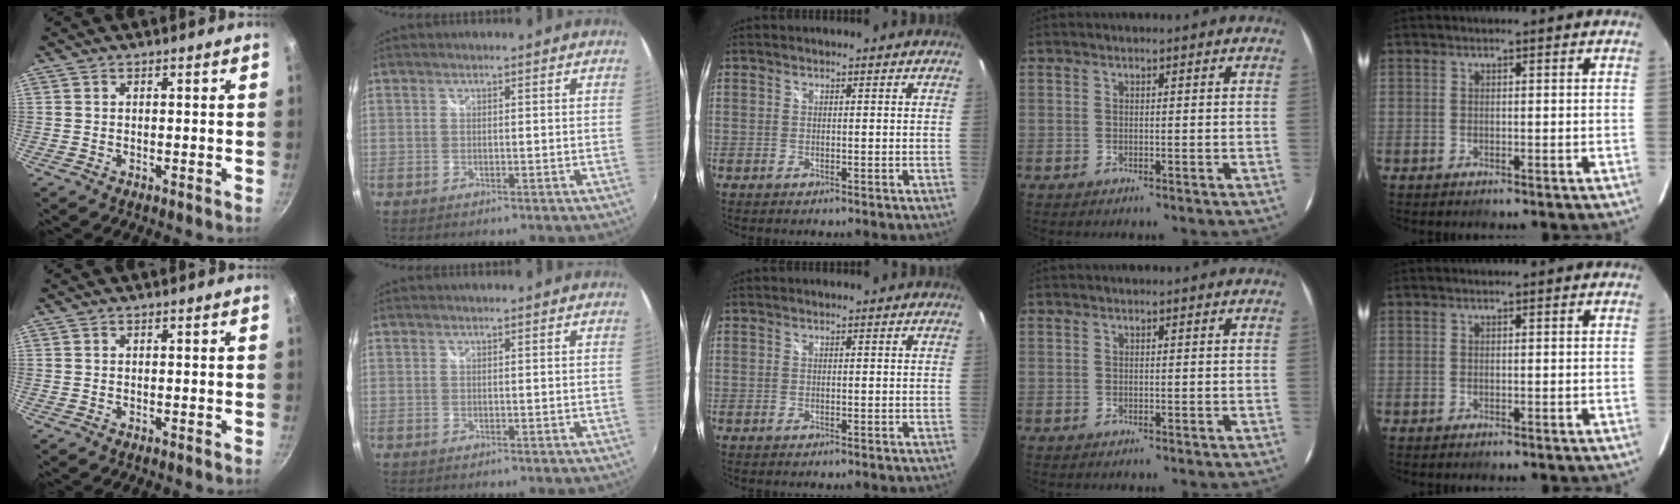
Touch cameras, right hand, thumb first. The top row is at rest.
{}